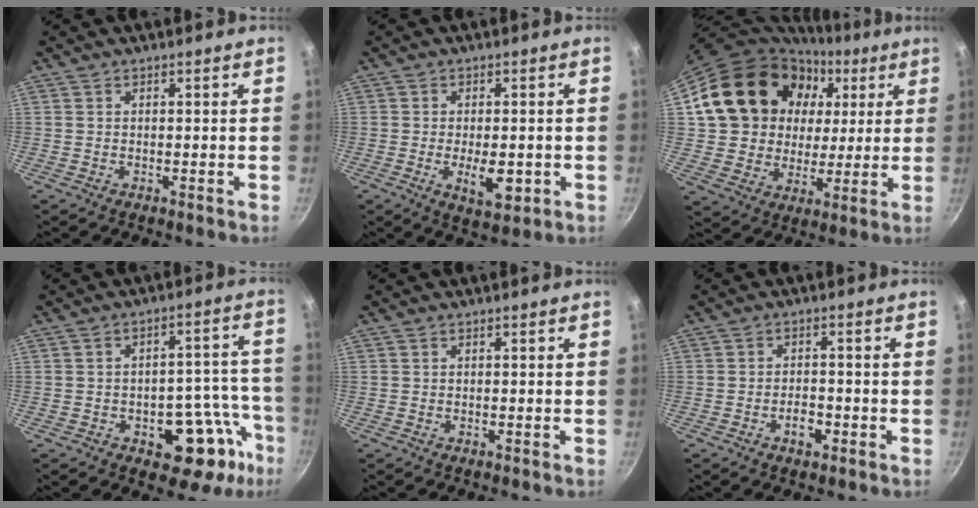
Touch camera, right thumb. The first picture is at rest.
{"total": 6.9, "force": [-1.5, 3.3, 5.9], "torque": [-0.075, -0.002, -0.016]}
{"total": 22.2, "force": [6.7, 18.3, 10.6], "torque": [-0.177, 0.024, 0.125]}
{"total": 16.3, "force": [-6.8, 10.1, 10.9], "torque": [-0.056, 0.054, -0.076]}
{"total": 0.0}
{"total": 3.8, "force": [-1.8, 2.1, 2.6], "torque": [-0.028, 0.014, -0.029]}